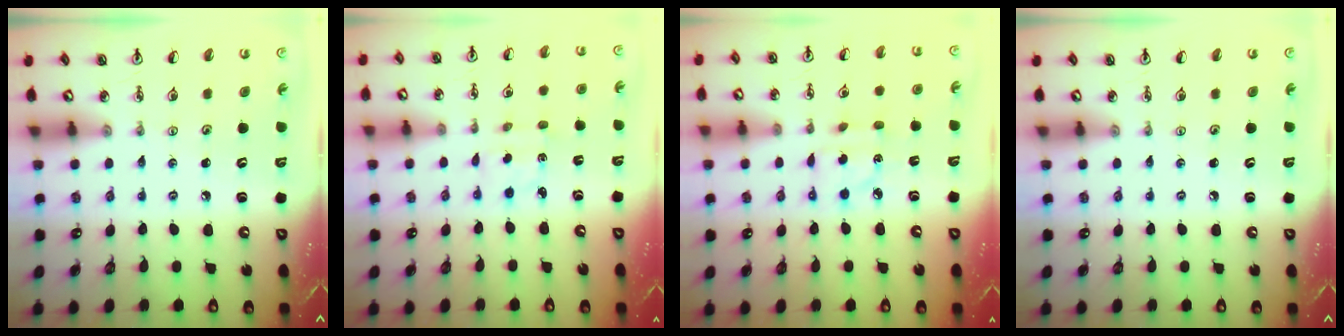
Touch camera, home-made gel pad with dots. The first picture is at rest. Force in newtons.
{"total": 2.2, "press": 2.1, "slide": 0.6}
{"total": 4.9, "press": 4.9, "slide": 0.2}
{"total": 0.0}